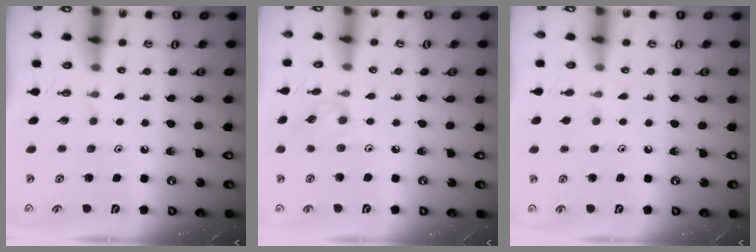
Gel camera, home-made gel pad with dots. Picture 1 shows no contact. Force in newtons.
{"total": 3.7, "press": 3.6, "slide": 0.5}
{"total": 2.8, "press": 2.7, "slide": 0.5}